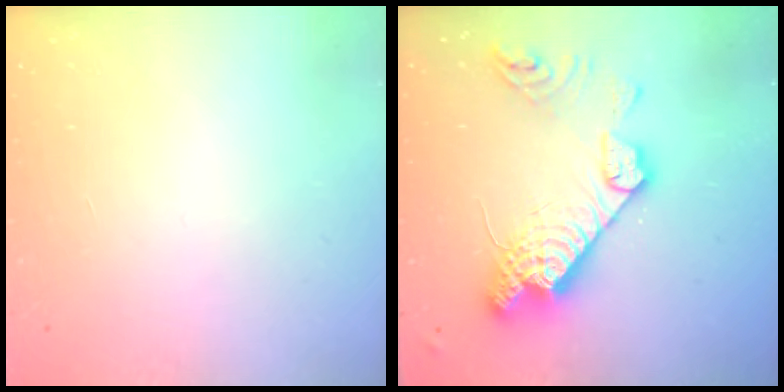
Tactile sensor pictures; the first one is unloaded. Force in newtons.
{"total": 19.0, "press": 18.9, "slide": 1.6}